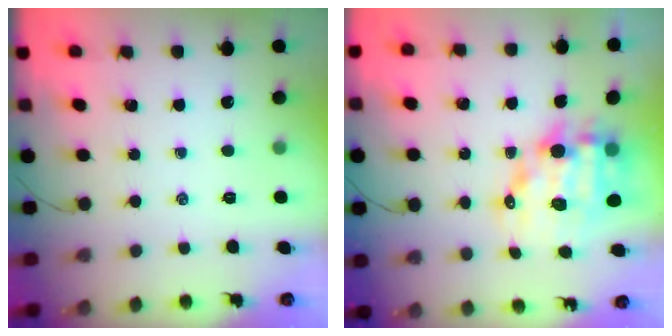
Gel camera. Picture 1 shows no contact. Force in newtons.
{"total": 13.6, "press": 13.2, "slide": 3.3}